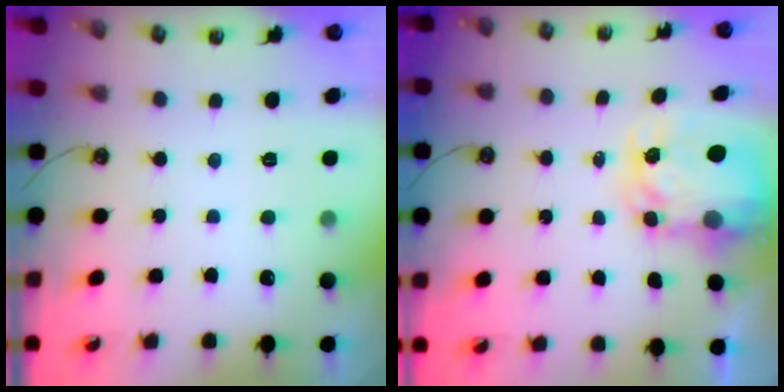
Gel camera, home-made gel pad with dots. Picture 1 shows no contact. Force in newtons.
{"total": 5.8, "press": 5.8, "slide": 0.3}